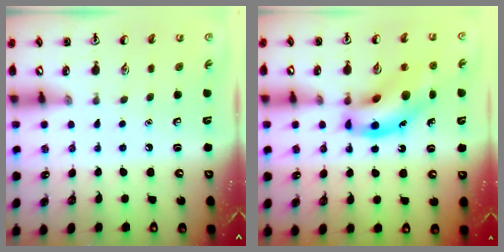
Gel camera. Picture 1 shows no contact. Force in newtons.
{"total": 15.9, "press": 15.4, "slide": 3.6}